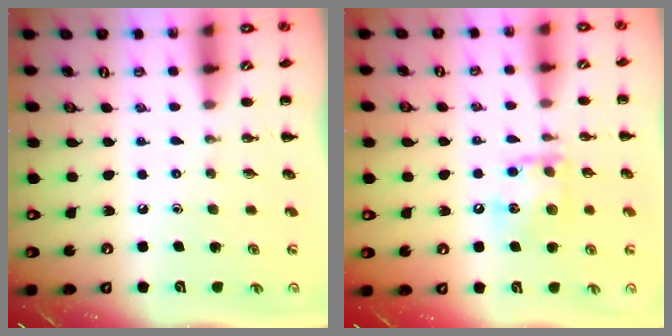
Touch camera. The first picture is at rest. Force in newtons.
{"total": 11.4, "press": 11.4, "slide": 1.2}